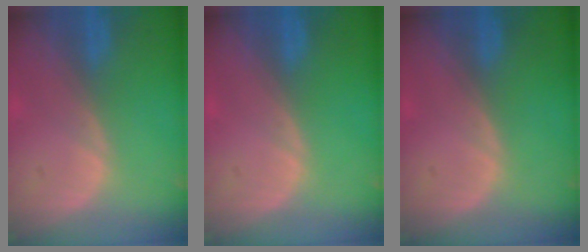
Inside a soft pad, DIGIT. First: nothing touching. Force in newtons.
{"total": 0.0}
{"total": 0.0}